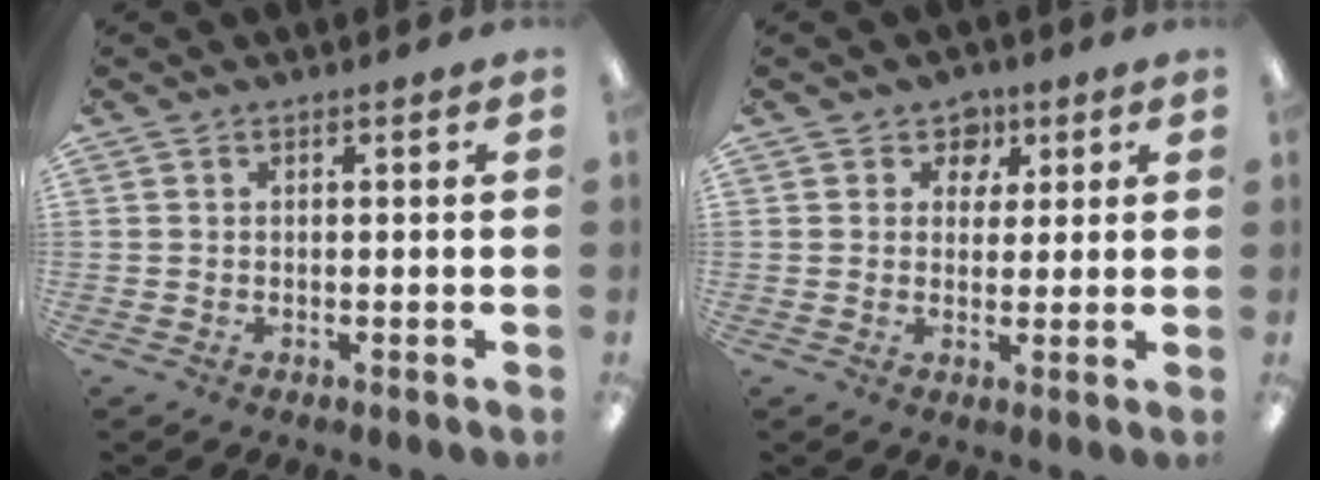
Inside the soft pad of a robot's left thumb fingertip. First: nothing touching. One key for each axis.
{"total": 4.8, "fx": 2.5, "fy": 4.0, "fz": 1.0, "tx": -0.004, "ty": -0.010, "tz": 0.040}